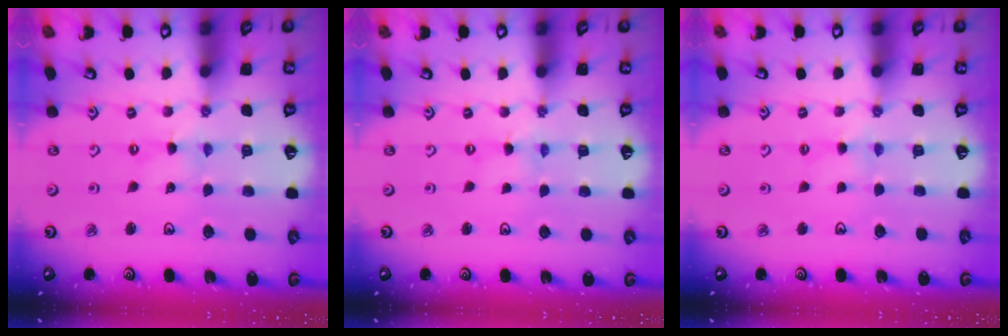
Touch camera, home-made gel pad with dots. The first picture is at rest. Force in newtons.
{"total": 0.0}
{"total": 2.7, "press": 2.6, "slide": 0.4}